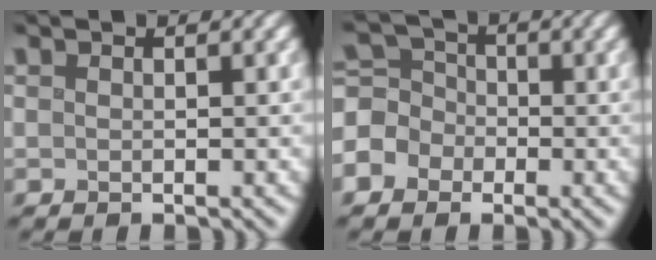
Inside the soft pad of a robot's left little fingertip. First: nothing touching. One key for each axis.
{"total": 4.3, "fx": -2.0, "fy": 3.7, "fz": 1.0, "tx": -0.018, "ty": 0.010, "tz": -0.043}